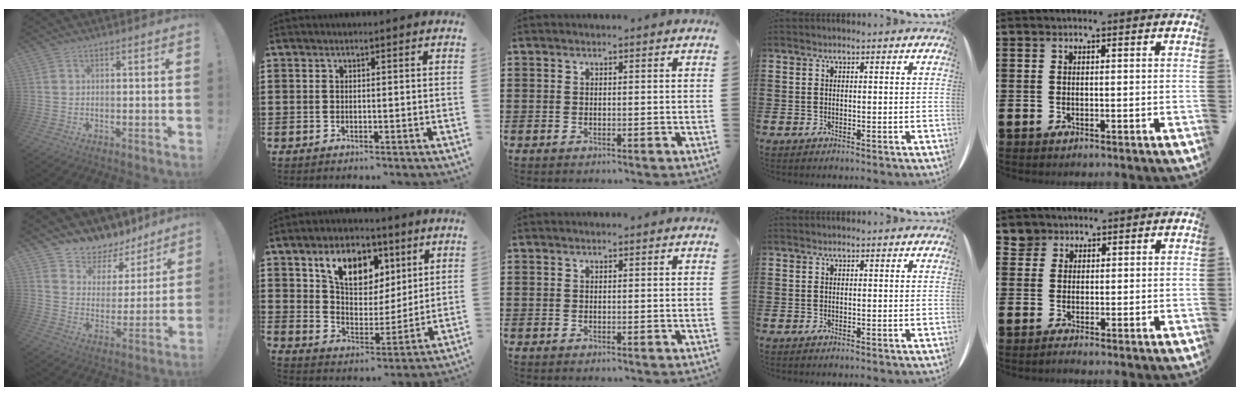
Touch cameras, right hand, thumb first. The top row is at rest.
{"thumb": {"total": 7.8, "force": [6.7, 3.9, 0.5], "torque": [-0.008, -0.073, 0.122]}, "index": {"total": 9.4, "force": [5.2, 6.0, 5.0], "torque": [-0.103, 0.000, 0.089]}, "little": {"total": 1.9, "force": [1.1, 1.4, 0.2], "torque": [0.006, 0.002, 0.018]}}